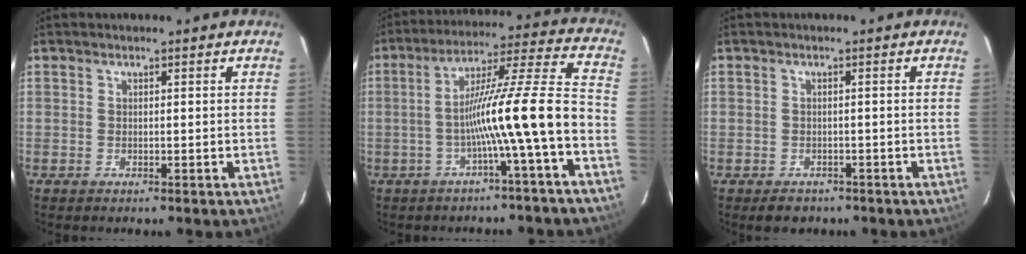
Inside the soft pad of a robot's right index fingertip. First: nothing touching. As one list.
[{"total": 13.2, "force": [-4.2, -1.5, 12.4], "torque": [-0.200, 0.026, -0.070]}, {"total": 2.9, "force": [-2.1, 1.9, 0.7], "torque": [-0.011, 0.002, -0.025]}]